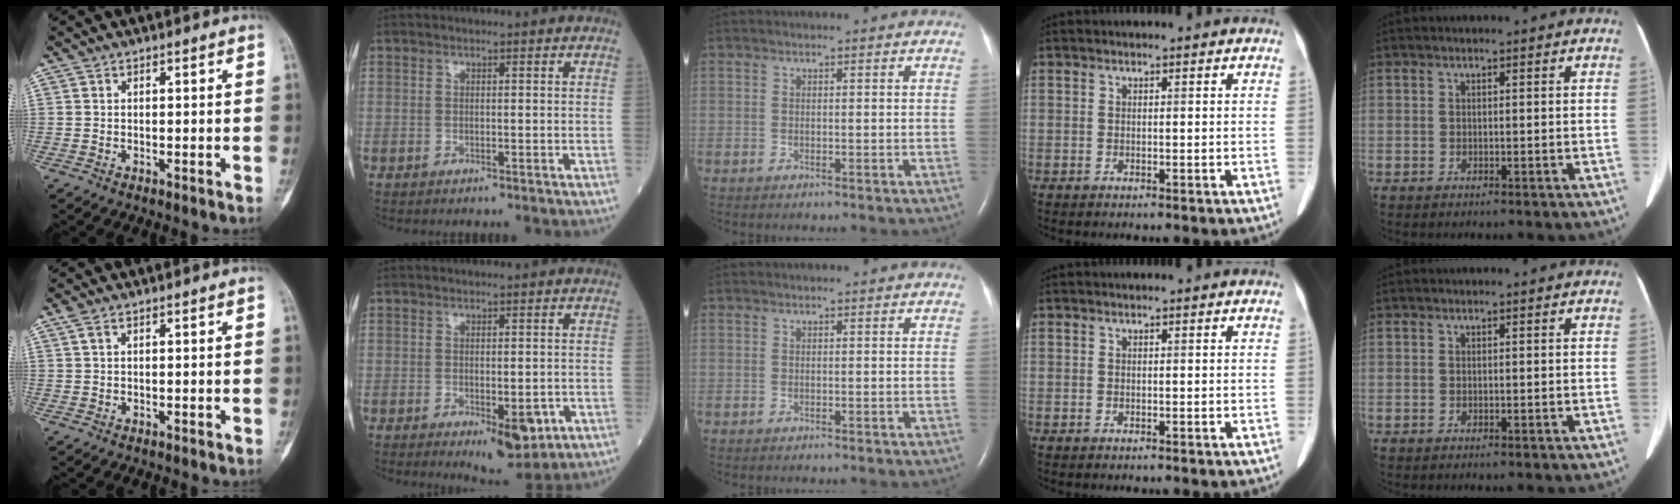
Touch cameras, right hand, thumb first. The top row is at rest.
{"thumb": {"total": 1.4, "force": [0.8, 0.5, 1.1], "torque": [-0.030, 0.013, 0.019]}, "index": {"total": 5.9, "force": [-2.2, 2.0, 5.1], "torque": [-0.066, -0.009, -0.015]}}